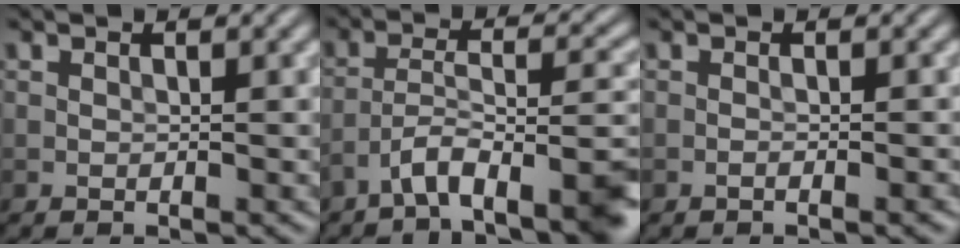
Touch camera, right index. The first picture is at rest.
{"total": 7.3, "force": [-4.8, 1.9, 5.2], "torque": [-0.079, 0.008, -0.084]}
{"total": 1.0, "force": [-0.6, 0.2, 0.8], "torque": [-0.009, 0.001, -0.012]}